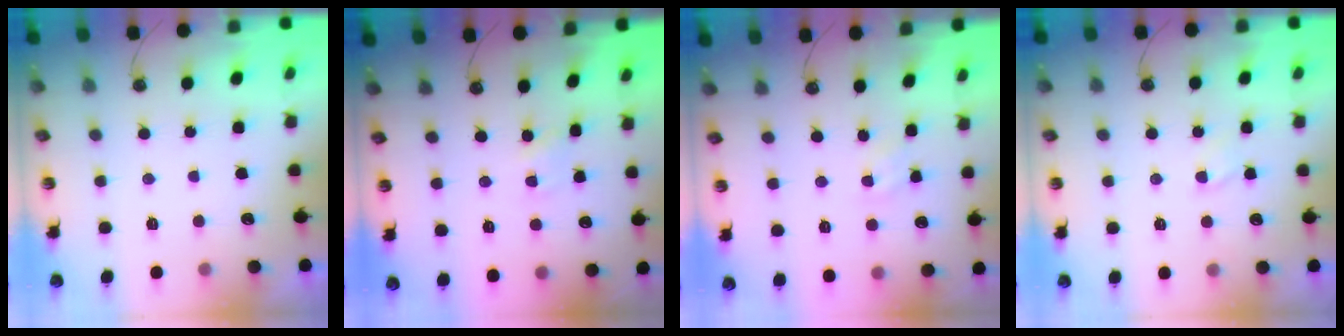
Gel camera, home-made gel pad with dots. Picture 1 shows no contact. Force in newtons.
{"total": 1.8, "press": 1.7, "slide": 0.3}
{"total": 2.1, "press": 2.1, "slide": 0.4}
{"total": 2.7, "press": 2.7, "slide": 0.4}